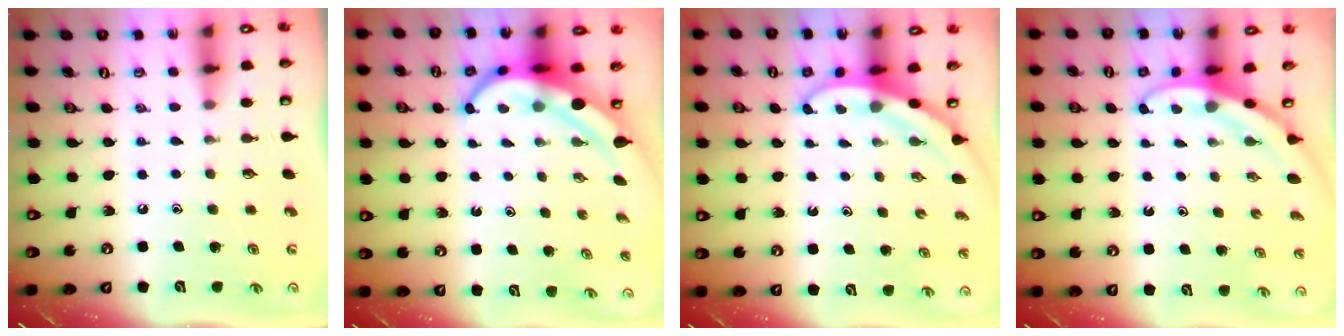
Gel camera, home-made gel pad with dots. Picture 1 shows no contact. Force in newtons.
{"total": 7.0, "press": 6.9, "slide": 1.1}
{"total": 3.3, "press": 3.3, "slide": 0.2}
{"total": 3.0, "press": 3.0, "slide": 0.1}